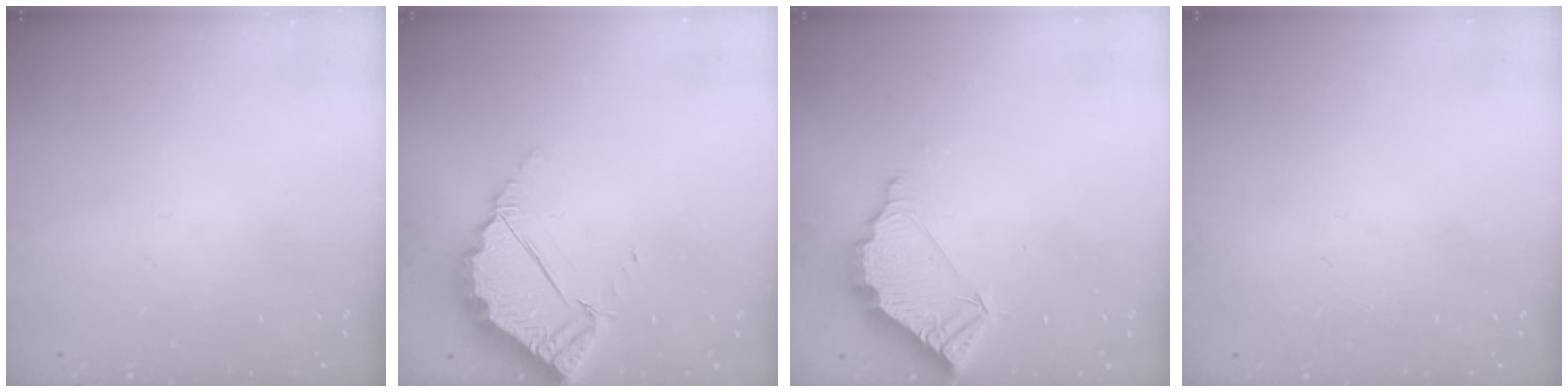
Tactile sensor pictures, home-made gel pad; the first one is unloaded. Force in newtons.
{"total": 4.2, "press": 4.2, "slide": 0.3}
{"total": 6.2, "press": 6.2, "slide": 0.4}
{"total": 2.3, "press": 2.3, "slide": 0.1}